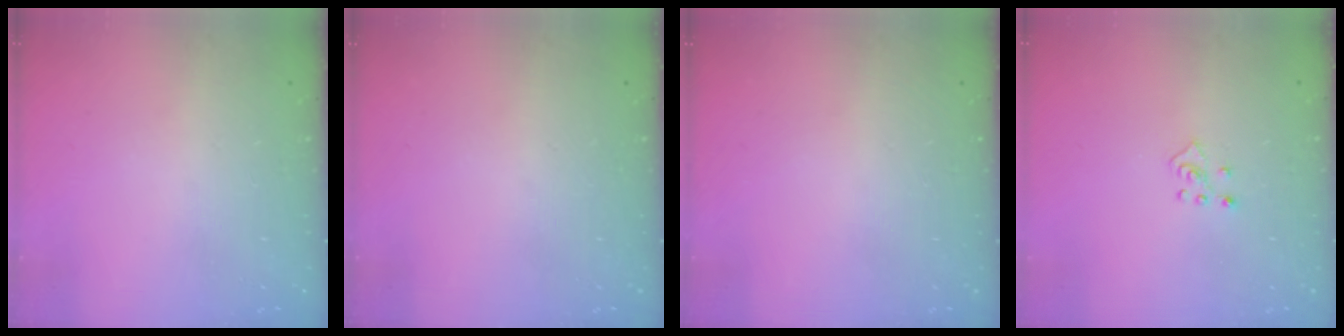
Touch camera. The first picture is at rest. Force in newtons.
{"total": 0.0}
{"total": 0.0}
{"total": 2.3, "press": 2.3, "slide": 0.5}